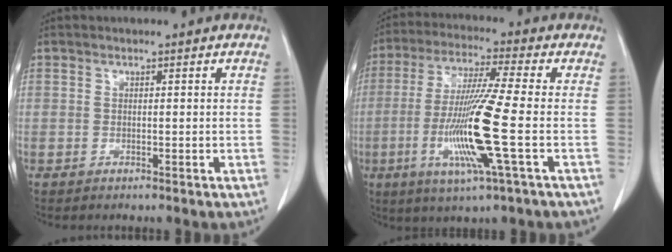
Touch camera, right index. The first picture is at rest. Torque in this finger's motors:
{"motor_torque": [2.14, 0.00, 1.05, 0.21]}